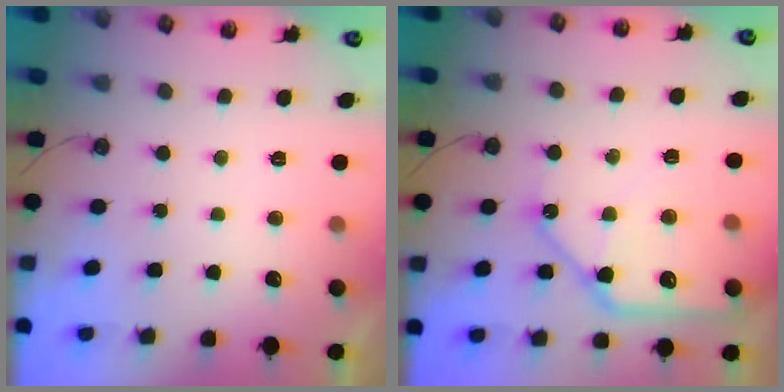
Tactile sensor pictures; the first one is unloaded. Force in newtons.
{"total": 13.1, "press": 13.1, "slide": 0.8}